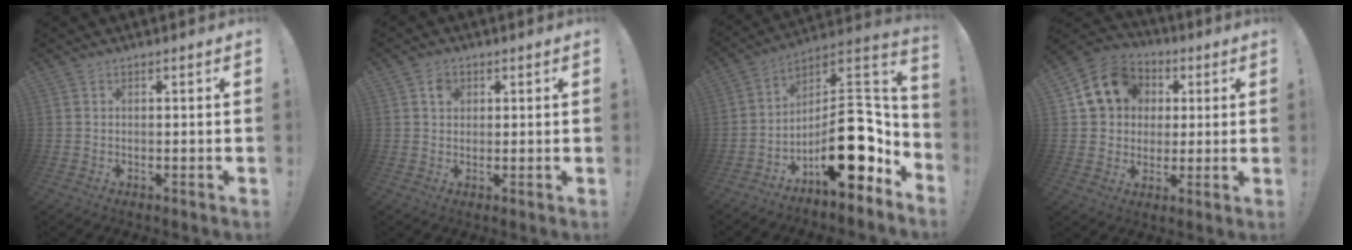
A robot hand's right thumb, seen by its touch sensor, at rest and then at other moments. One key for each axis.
{"total": 2.9, "fx": 1.1, "fy": 2.5, "fz": 1.2, "tx": -0.001, "ty": -0.005, "tz": 0.014}
{"total": 20.7, "fx": -5.7, "fy": 10.0, "fz": 17.2, "tx": -0.236, "ty": 0.030, "tz": -0.078}
{"total": 13.3, "fx": 4.0, "fy": 11.4, "fz": 5.5, "tx": -0.085, "ty": -0.002, "tz": 0.083}